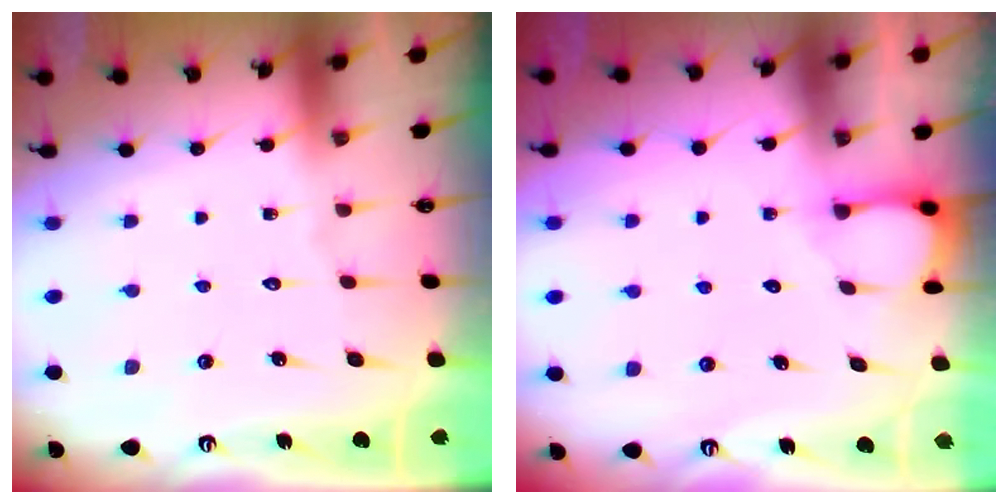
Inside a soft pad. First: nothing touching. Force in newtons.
{"total": 2.3, "press": 2.3, "slide": 0.3}